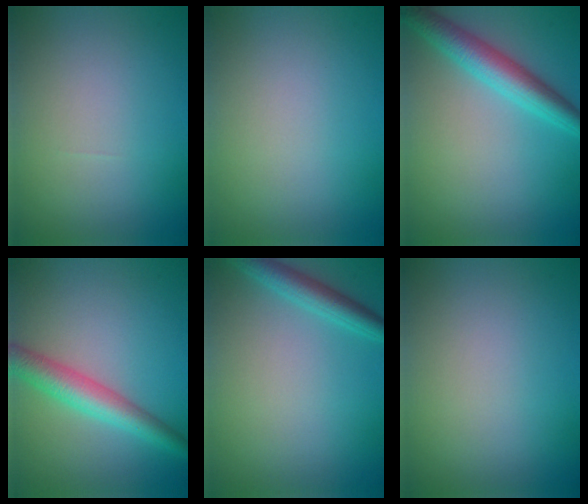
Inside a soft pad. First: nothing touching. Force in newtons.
{"total": 0.0}
{"total": 4.5, "press": 4.5, "slide": 0.1}
{"total": 4.4, "press": 4.4, "slide": 0.1}
{"total": 2.7, "press": 2.7, "slide": 0.1}
{"total": 0.0}